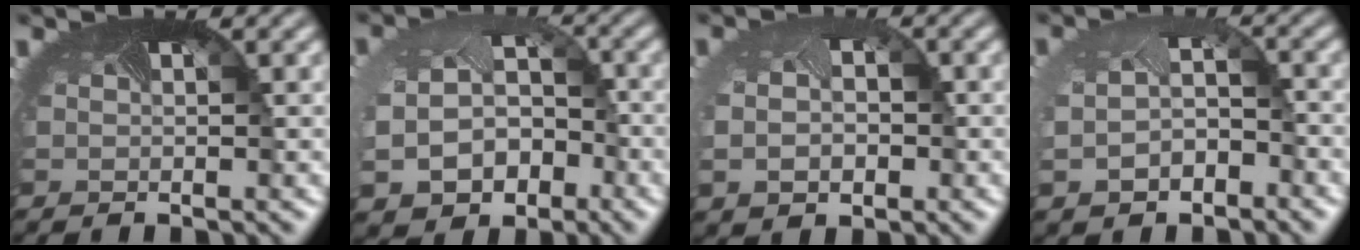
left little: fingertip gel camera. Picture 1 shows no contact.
{"total": 7.4, "force": [-2.4, 5.8, 4.0], "torque": [-0.092, -0.042, -0.019]}
{"total": 3.8, "force": [-0.3, 2.9, 2.5], "torque": [-0.056, -0.012, 0.004]}
{"total": 3.9, "force": [-1.1, 2.6, 2.8], "torque": [-0.073, -0.016, -0.016]}